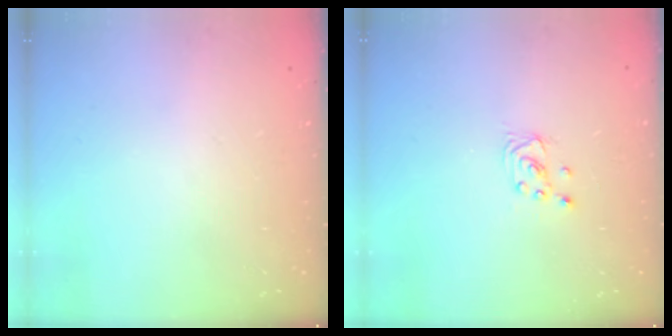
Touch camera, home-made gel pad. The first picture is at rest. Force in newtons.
{"total": 1.6, "press": 1.6, "slide": 0.0}